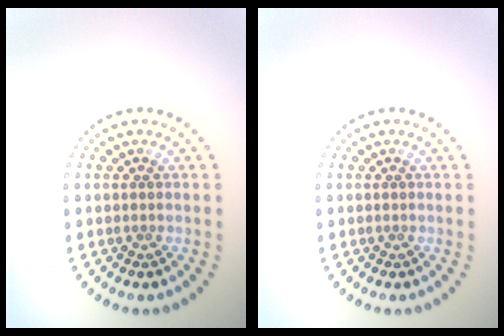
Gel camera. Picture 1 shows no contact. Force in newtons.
{"total": 0.0}